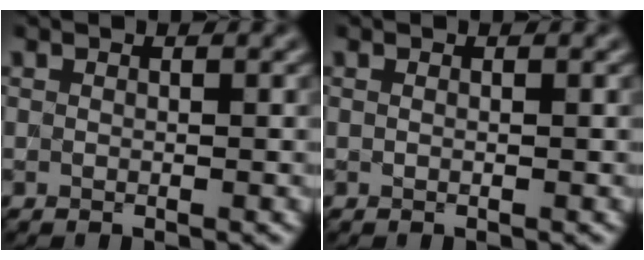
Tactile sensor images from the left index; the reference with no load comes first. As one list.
[{"total": 0.0}]